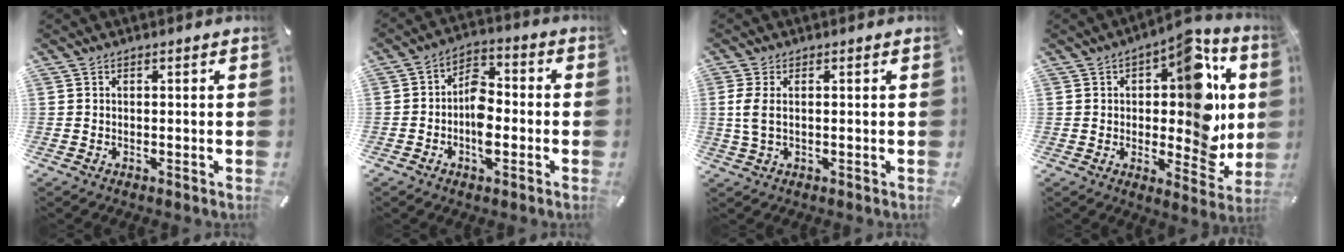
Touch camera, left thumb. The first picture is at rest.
{"total": 7.9, "force": [-2.3, 4.6, 5.9], "torque": [-0.108, 0.012, -0.042]}
{"total": 4.0, "force": [0.4, 1.6, 3.6], "torque": [-0.084, 0.000, 0.003]}
{"total": 18.6, "force": [3.7, 9.8, 15.4], "torque": [-0.171, -0.033, 0.057]}